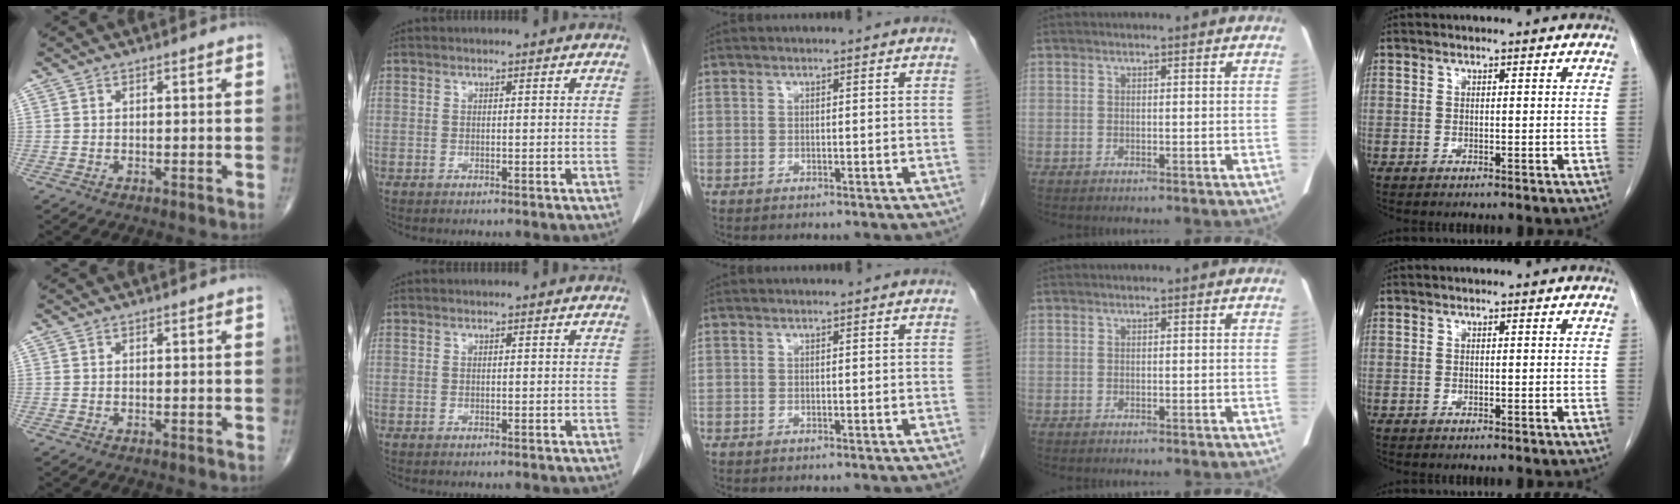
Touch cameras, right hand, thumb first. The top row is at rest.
{}